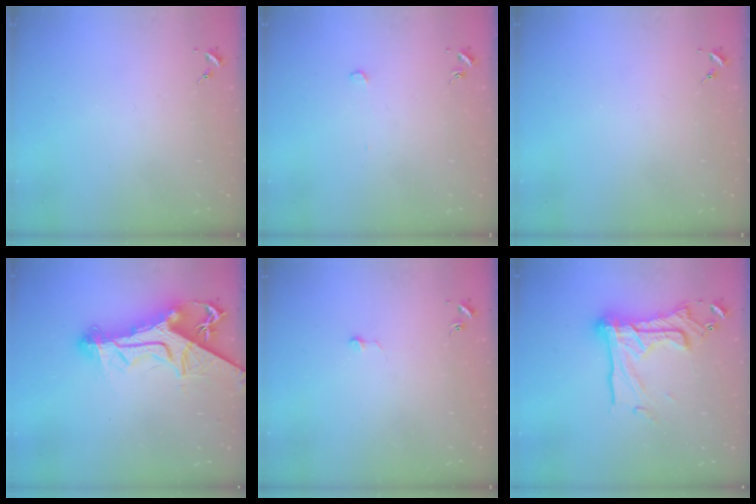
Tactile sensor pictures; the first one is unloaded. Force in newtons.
{"total": 2.8, "press": 2.8, "slide": 0.1}
{"total": 0.0}
{"total": 17.4, "press": 17.3, "slide": 1.8}
{"total": 3.5, "press": 3.5, "slide": 0.2}
{"total": 20.9, "press": 20.8, "slide": 2.0}